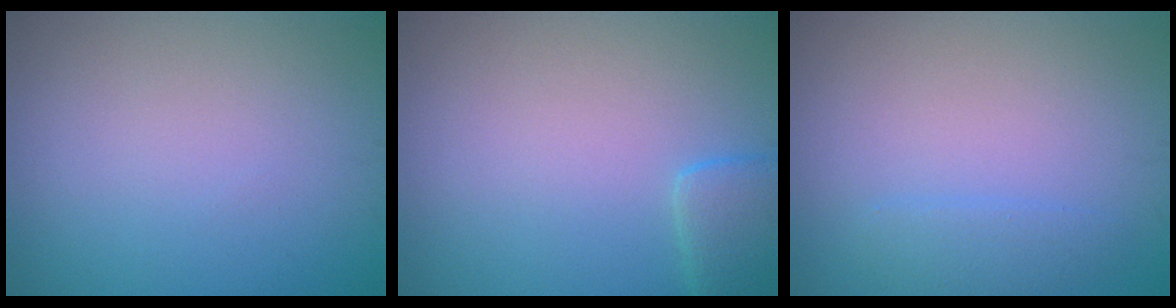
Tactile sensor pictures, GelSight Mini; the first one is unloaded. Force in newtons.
{"total": 2.4, "press": 2.4, "slide": 0.2}
{"total": 1.4, "press": 1.4, "slide": 0.1}